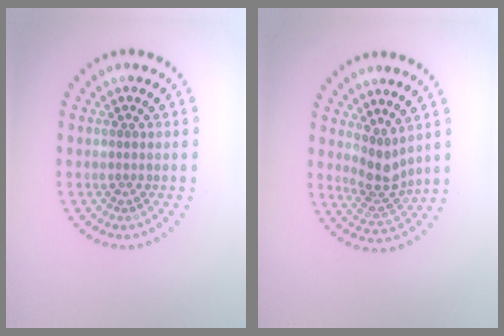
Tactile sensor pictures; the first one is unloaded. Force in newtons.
{"total": 2.8, "press": 2.1, "slide": 1.8}